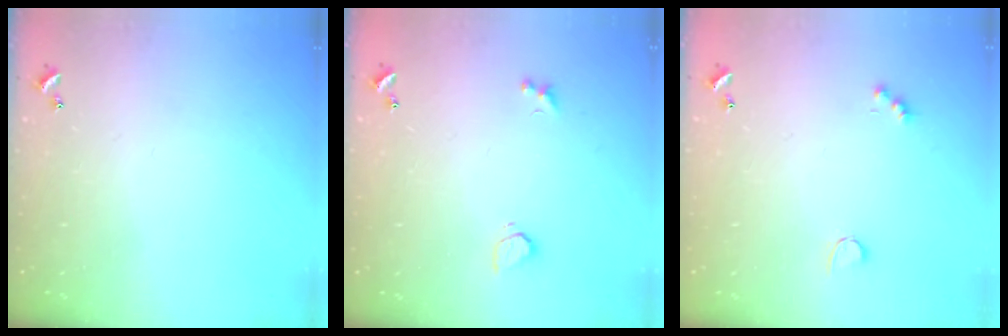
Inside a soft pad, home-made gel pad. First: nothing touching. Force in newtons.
{"total": 2.1, "press": 1.8, "slide": 1.2}
{"total": 2.6, "press": 2.5, "slide": 0.5}